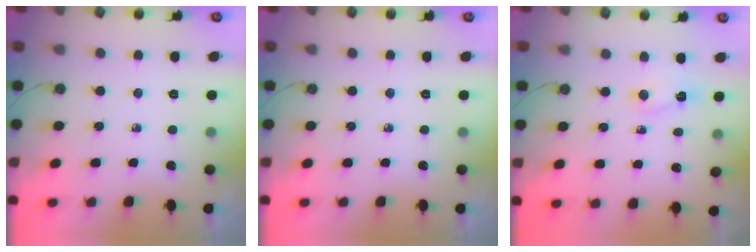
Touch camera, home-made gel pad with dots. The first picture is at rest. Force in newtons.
{"total": 0.0}
{"total": 2.1, "press": 2.1, "slide": 0.4}